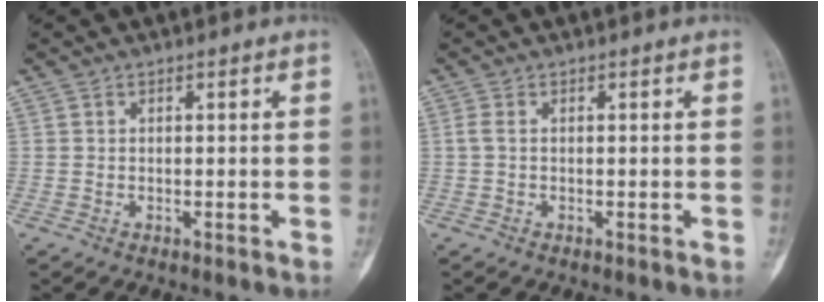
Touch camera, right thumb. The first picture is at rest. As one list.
[{"total": 1.1, "force": [-0.1, 0.4, 1.0], "torque": [-0.026, -0.002, -0.003]}]